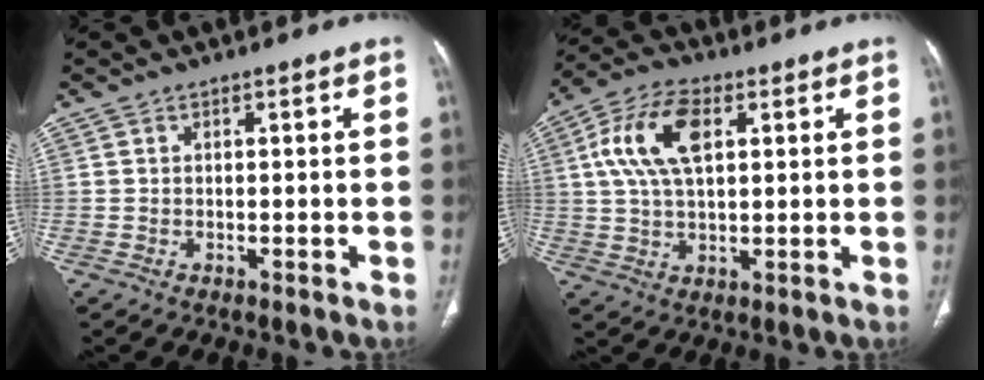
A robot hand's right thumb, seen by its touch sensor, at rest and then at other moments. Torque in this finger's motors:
{"motor_torque": [0.85, 1.00, 0.29, -0.21, 0.18]}